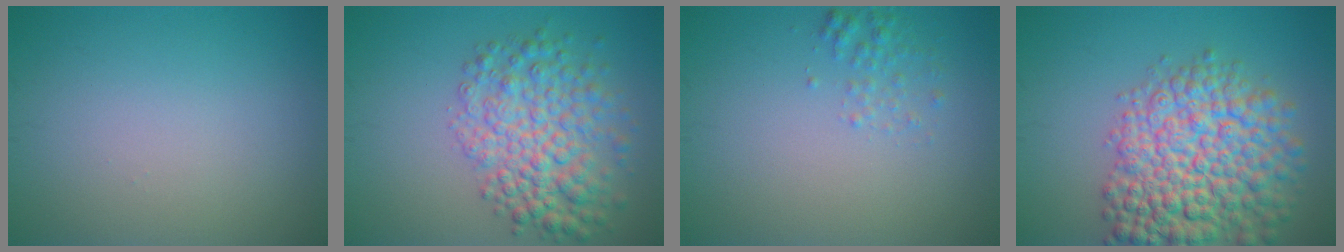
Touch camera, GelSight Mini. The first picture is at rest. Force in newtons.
{"total": 6.3, "press": 6.2, "slide": 0.2}
{"total": 1.3, "press": 1.3, "slide": 0.1}
{"total": 10.3, "press": 10.3, "slide": 0.4}